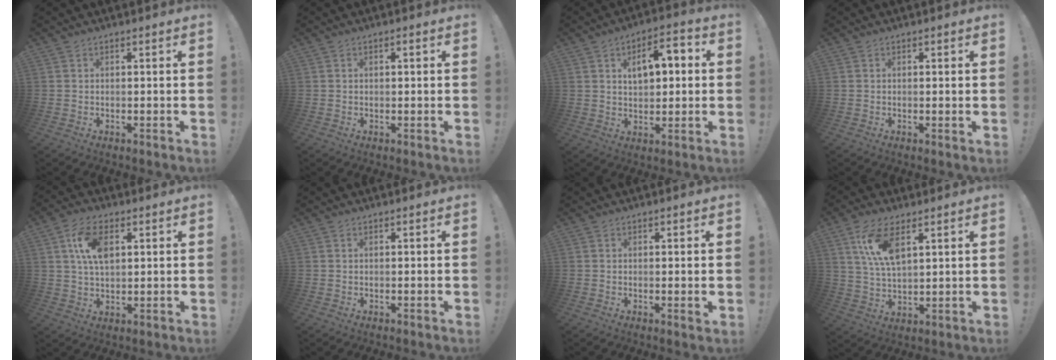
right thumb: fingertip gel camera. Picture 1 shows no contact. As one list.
[{"total": 0.6, "force": [-0.1, 0.2, 0.6], "torque": [-0.010, 0.002, -0.002]}, {"total": 9.5, "force": [2.2, 5.5, 7.4], "torque": [-0.095, -0.001, 0.034]}, {"total": 0.8, "force": [0.3, 0.2, 0.8], "torque": [-0.012, 0.000, 0.004]}, {"total": 10.4, "force": [3.3, 5.8, 8.0], "torque": [-0.136, 0.002, 0.060]}, {"total": 0.0}, {"total": 1.6, "force": [0.3, 0.3, 1.6], "torque": [-0.016, -0.003, 0.003]}, {"total": 10.7, "force": [5.2, 4.7, 8.1], "torque": [-0.161, -0.015, 0.093]}]